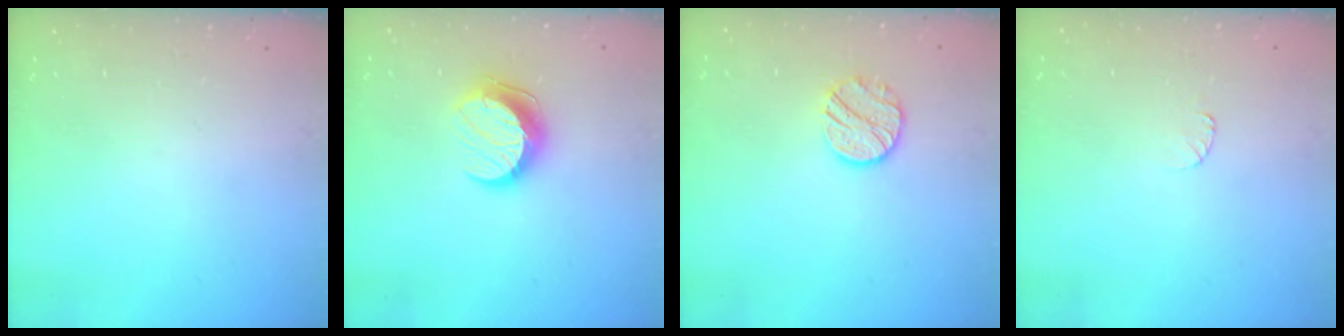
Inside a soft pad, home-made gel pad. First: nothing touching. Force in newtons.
{"total": 10.2, "press": 10.2, "slide": 0.9}
{"total": 9.2, "press": 9.2, "slide": 0.3}
{"total": 3.3, "press": 3.2, "slide": 0.4}